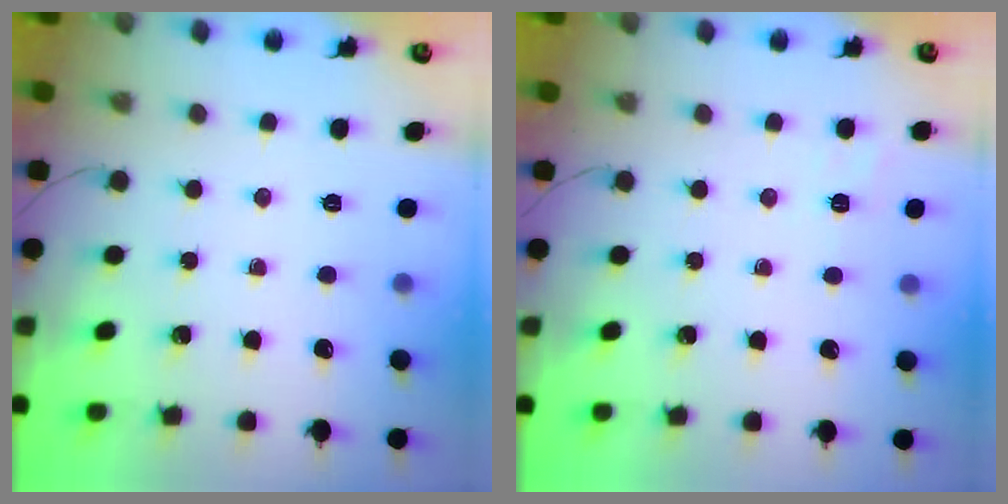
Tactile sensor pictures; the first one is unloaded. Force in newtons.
{"total": 2.9, "press": 2.6, "slide": 1.4}